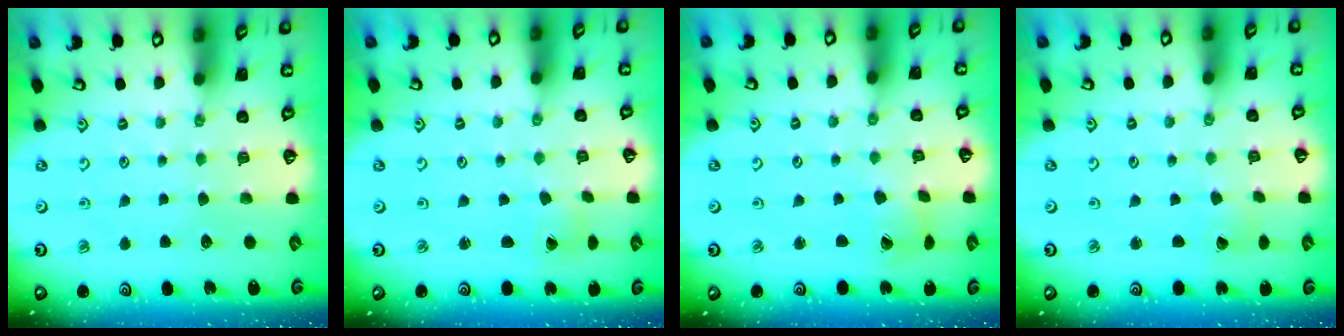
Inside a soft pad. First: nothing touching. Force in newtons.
{"total": 1.0, "press": 1.0, "slide": 0.0}
{"total": 2.8, "press": 2.8, "slide": 0.4}
{"total": 1.0, "press": 1.0, "slide": 0.1}